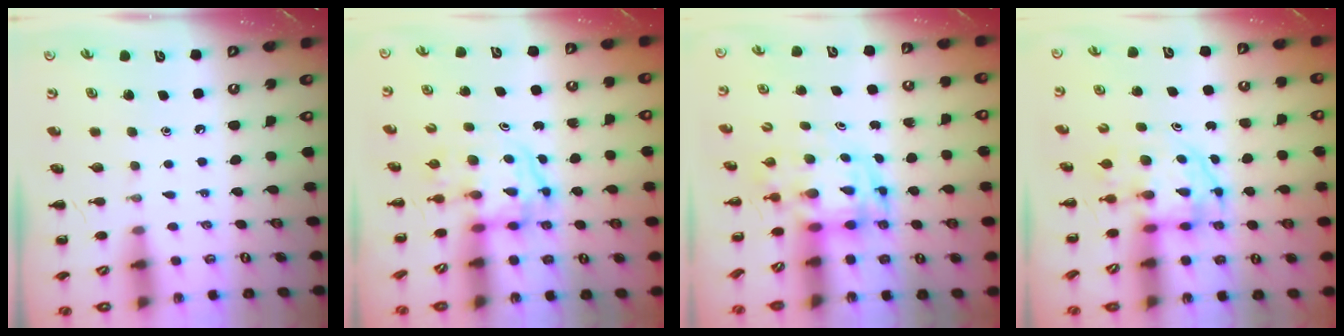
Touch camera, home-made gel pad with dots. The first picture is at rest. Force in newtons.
{"total": 3.8, "press": 3.8, "slide": 0.6}
{"total": 3.6, "press": 3.5, "slide": 0.7}
{"total": 3.5, "press": 3.5, "slide": 0.5}